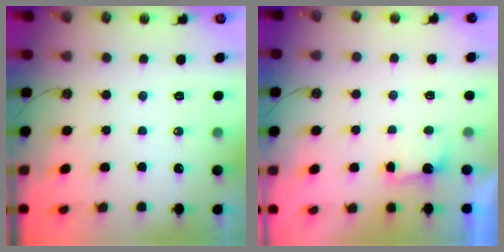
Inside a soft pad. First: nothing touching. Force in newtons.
{"total": 2.1, "press": 1.9, "slide": 0.9}